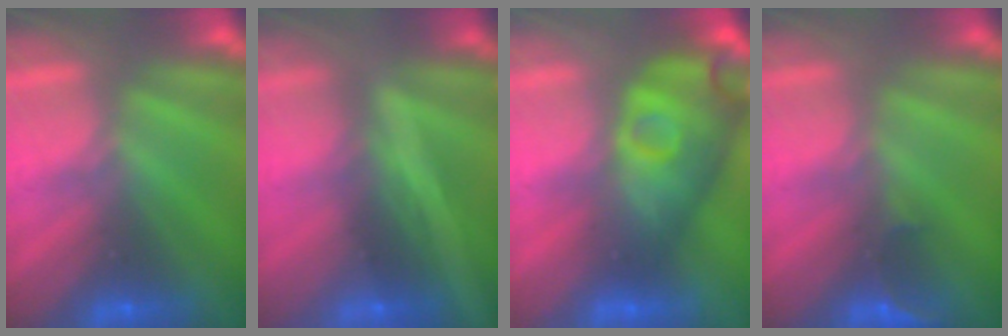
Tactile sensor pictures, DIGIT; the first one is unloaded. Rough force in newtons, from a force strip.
{"total": 1.9}
{"total": 4.6}
{"total": 3.1}